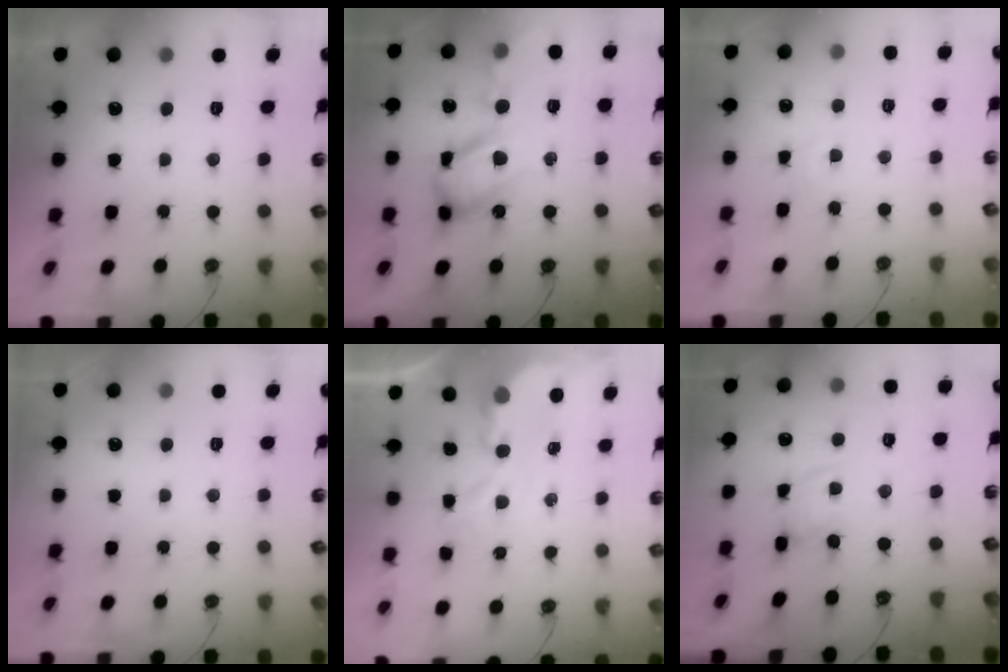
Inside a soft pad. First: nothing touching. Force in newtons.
{"total": 17.9, "press": 17.7, "slide": 2.3}
{"total": 1.4, "press": 1.4, "slide": 0.3}
{"total": 0.0}
{"total": 4.0, "press": 4.0, "slide": 0.1}
{"total": 5.3, "press": 5.3, "slide": 0.3}